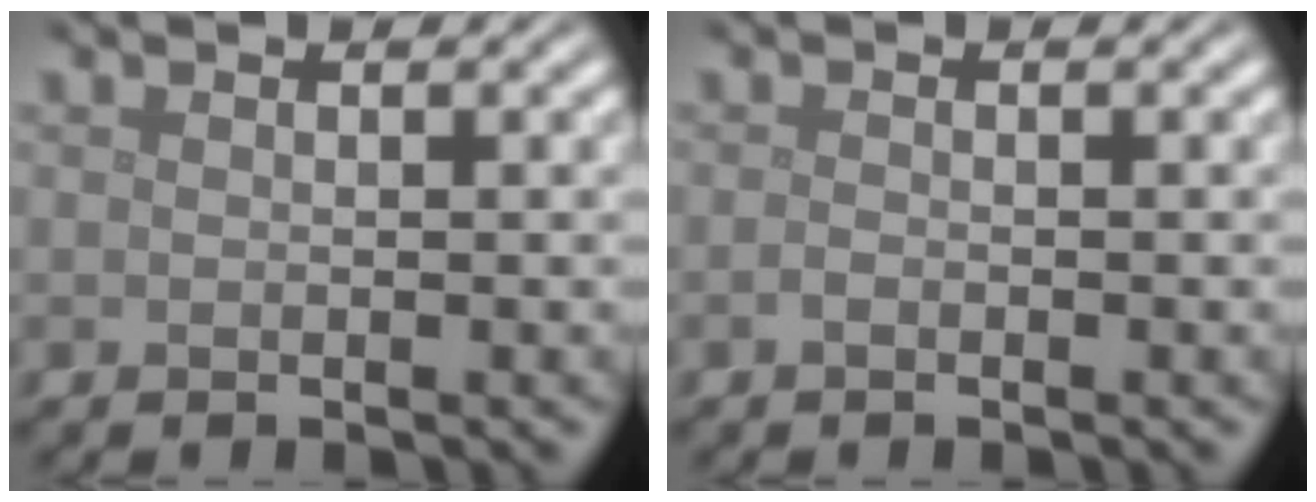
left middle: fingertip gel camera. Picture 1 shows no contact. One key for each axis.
{"total": 0.5, "fx": -0.3, "fy": 0.2, "fz": 0.3, "tx": -0.007, "ty": -0.001, "tz": -0.007}